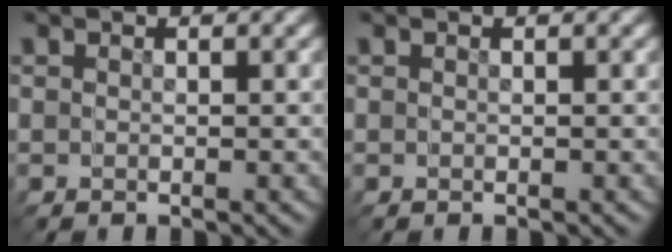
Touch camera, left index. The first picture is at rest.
{"total": 0.0}